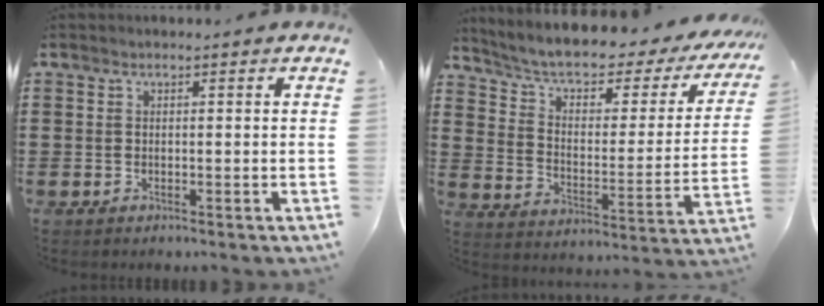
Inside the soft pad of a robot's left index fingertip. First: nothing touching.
{"total": 5.0, "force": [3.1, 2.2, 3.2], "torque": [-0.079, -0.023, 0.046]}